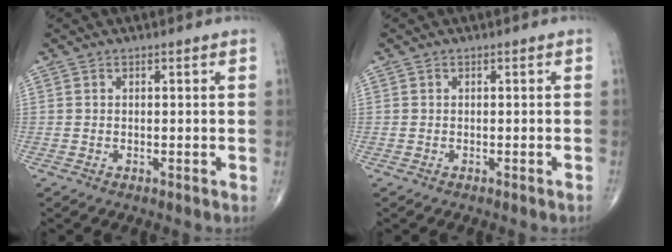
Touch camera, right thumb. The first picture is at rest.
{"total": 0.0}